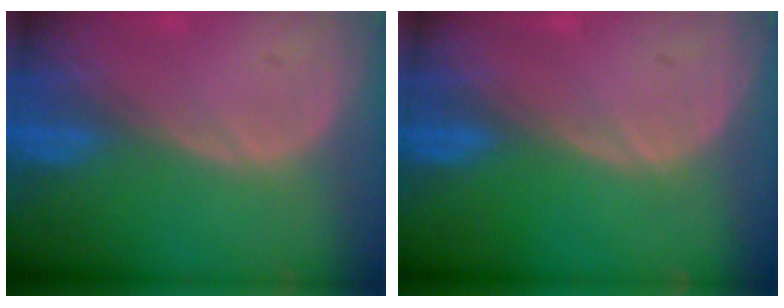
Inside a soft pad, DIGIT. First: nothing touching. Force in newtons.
{"total": 0.0}